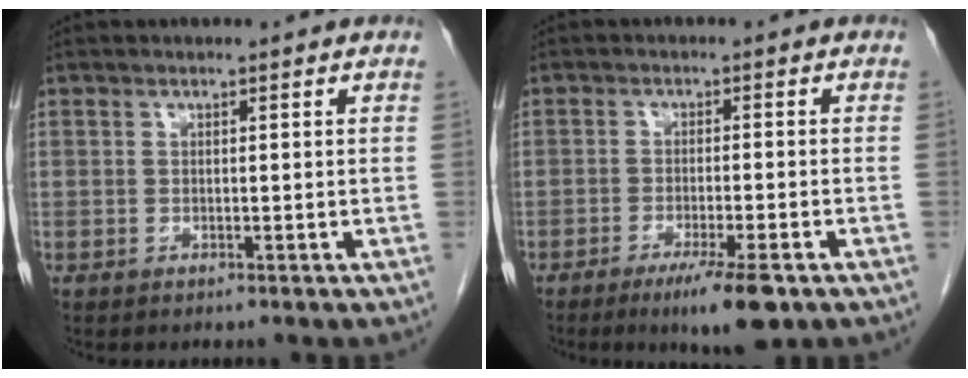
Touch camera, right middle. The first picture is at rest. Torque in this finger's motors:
{"motor_torque": [0.45, -0.34, 0.08, 0.04]}